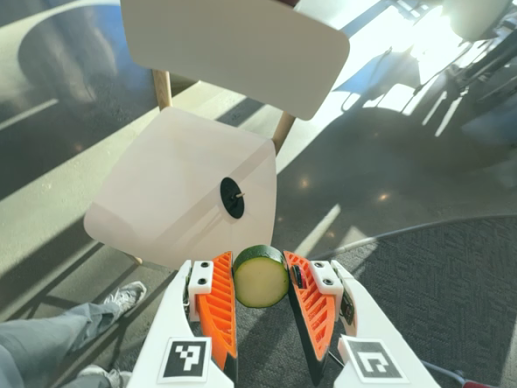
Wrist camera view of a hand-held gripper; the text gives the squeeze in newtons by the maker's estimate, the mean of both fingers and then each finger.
{"total": 9.6, "left": 9.8, "right": 9.3}